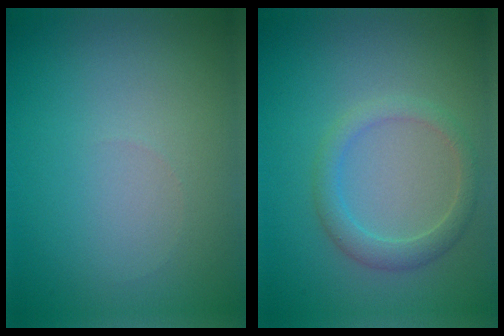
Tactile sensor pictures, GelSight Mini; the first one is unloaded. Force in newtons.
{"total": 2.3, "press": 2.3, "slide": 0.1}